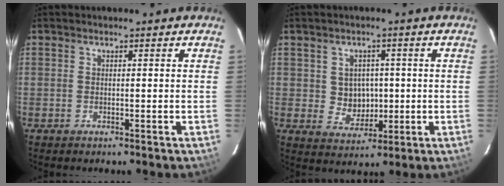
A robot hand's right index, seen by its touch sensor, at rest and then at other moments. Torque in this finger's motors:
{"motor_torque": [0.06, 0.06, 0.11, 0.01]}